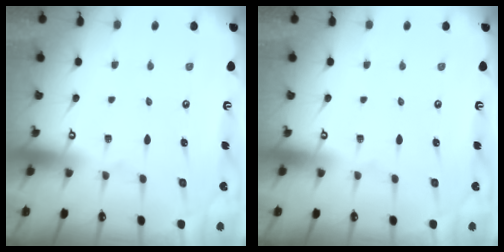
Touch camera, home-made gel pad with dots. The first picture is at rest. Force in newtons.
{"total": 0.0}